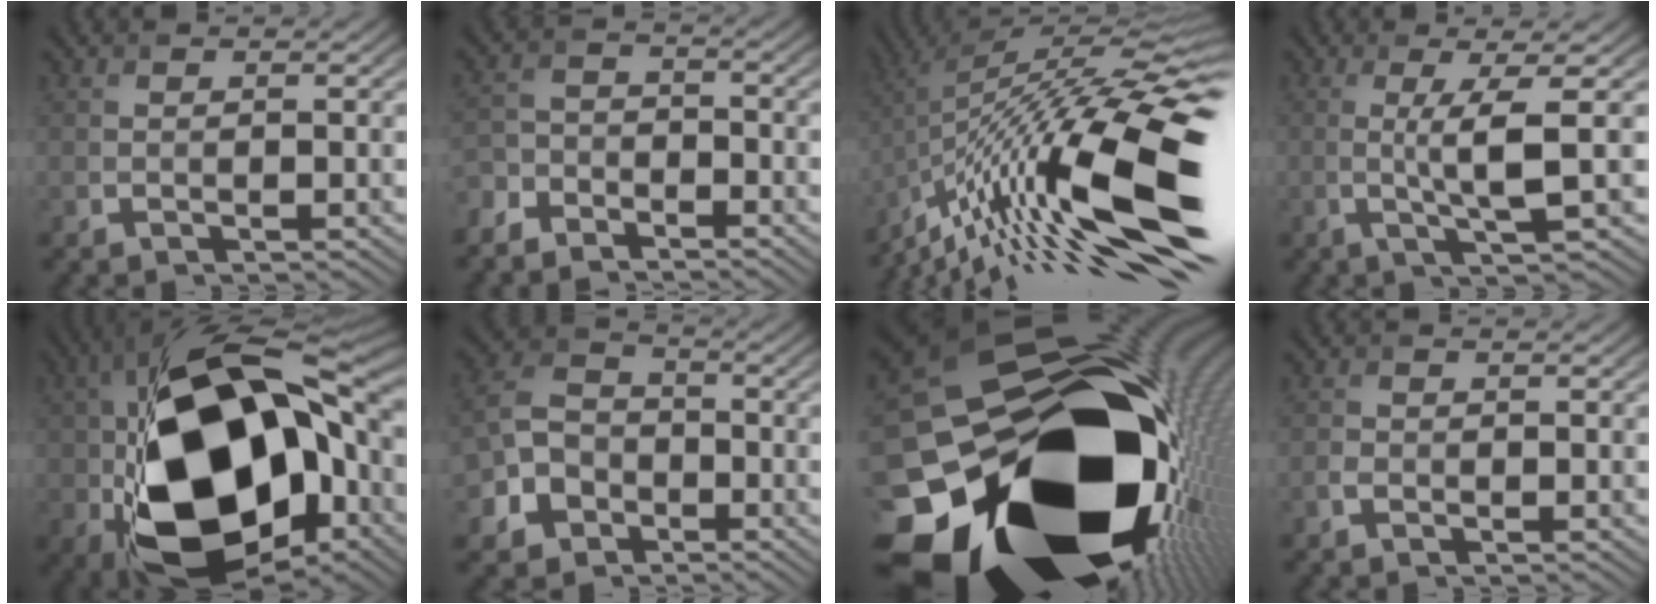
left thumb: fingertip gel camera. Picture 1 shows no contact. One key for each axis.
{"total": 4.5, "fx": -4.2, "fy": 1.5, "fz": 0.6, "tx": -0.017, "ty": -0.005, "tz": -0.097}
{"total": 19.8, "fx": -8.2, "fy": 5.5, "fz": 17.1, "tx": -0.300, "ty": 0.016, "tz": -0.159}
{"total": 4.9, "fx": -0.1, "fy": 0.5, "fz": 4.9, "tx": -0.093, "ty": 0.008, "tz": -0.003}
{"total": 22.3, "fx": -3.3, "fy": 13.9, "fz": 17.2, "tx": -0.360, "ty": -0.054, "tz": -0.037}
{"total": 6.5, "fx": -3.1, "fy": 5.1, "fz": 2.5, "tx": -0.068, "ty": -0.001, "tz": -0.074}
{"total": 23.0, "fx": -7.8, "fy": 16.2, "fz": 14.3, "tx": -0.290, "ty": -0.091, "tz": -0.091}
{"total": 1.2, "fx": -0.8, "fy": 0.7, "fz": 0.6, "tx": -0.015, "ty": -0.002, "tz": -0.016}